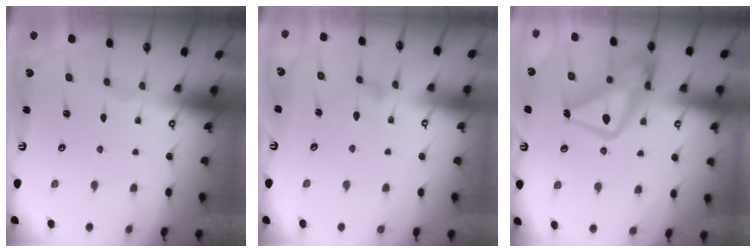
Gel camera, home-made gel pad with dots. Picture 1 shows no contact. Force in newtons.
{"total": 6.1, "press": 6.1, "slide": 0.3}
{"total": 17.1, "press": 17.0, "slide": 1.5}